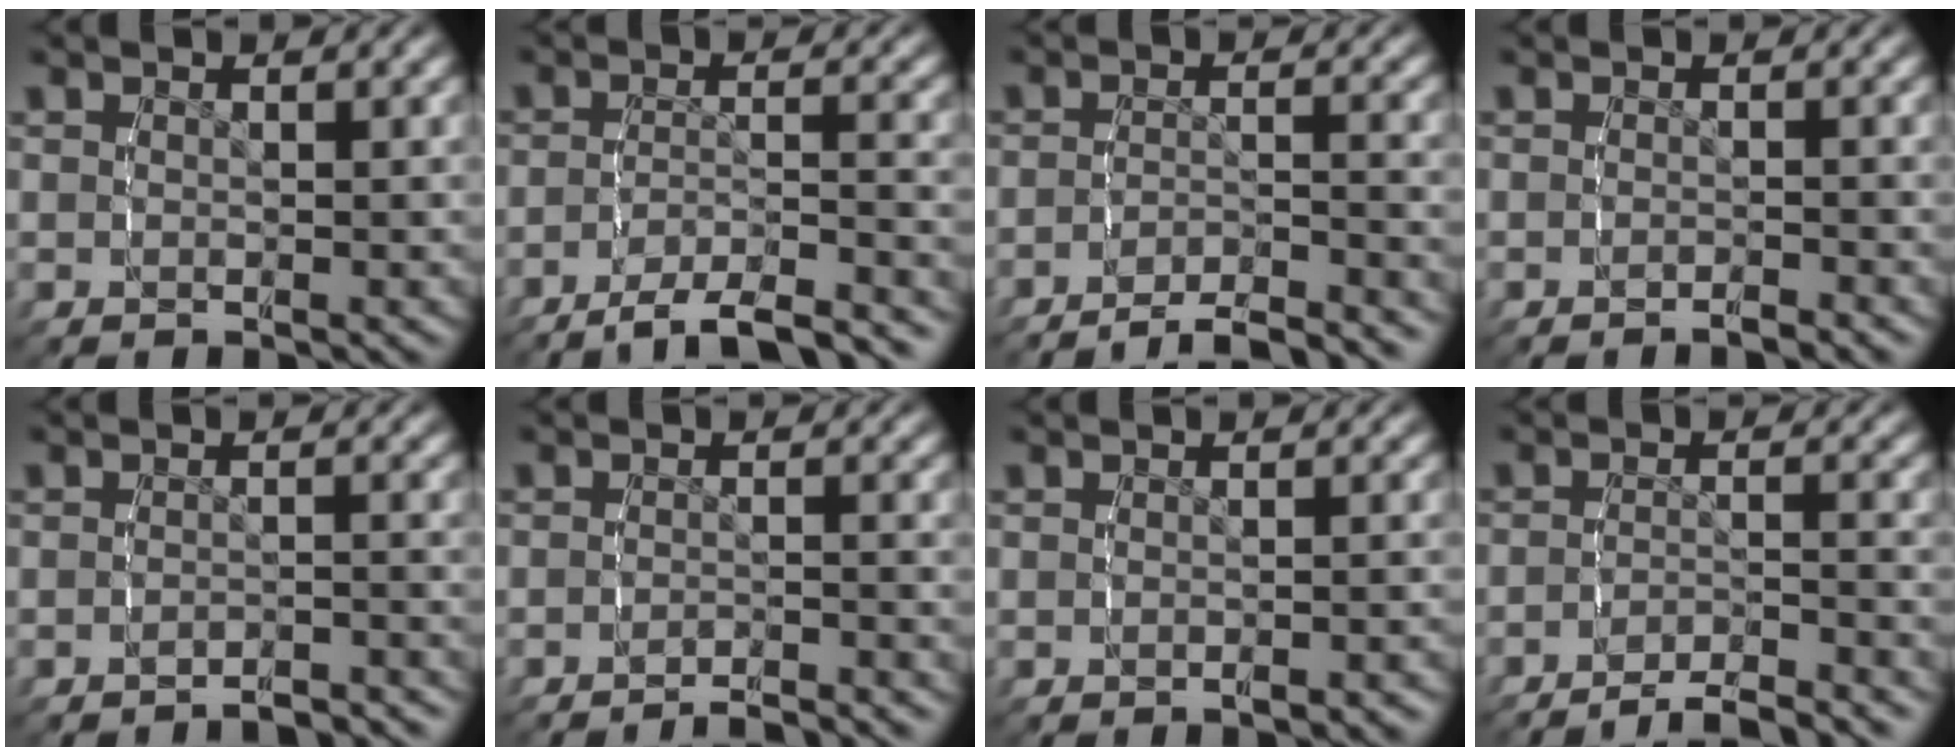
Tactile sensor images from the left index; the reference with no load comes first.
{"total": 9.0, "force": [-8.2, 1.7, 3.1], "torque": [-0.030, -0.016, -0.127]}
{"total": 7.6, "force": [-7.3, 1.2, 1.8], "torque": [-0.011, -0.016, -0.116]}
{"total": 1.0, "force": [-1.0, -0.2, 0.2], "torque": [0.001, 0.005, -0.022]}
{"total": 3.9, "force": [-3.8, 0.4, 0.6], "torque": [0.000, -0.001, -0.064]}
{"total": 3.3, "force": [-3.2, 0.3, 0.5], "torque": [0.003, 0.001, -0.059]}
{"total": 0.9, "force": [-0.8, 0.0, 0.4], "torque": [-0.003, 0.007, -0.017]}
{"total": 6.7, "force": [-6.4, 1.1, 1.7], "torque": [-0.011, -0.014, -0.104]}